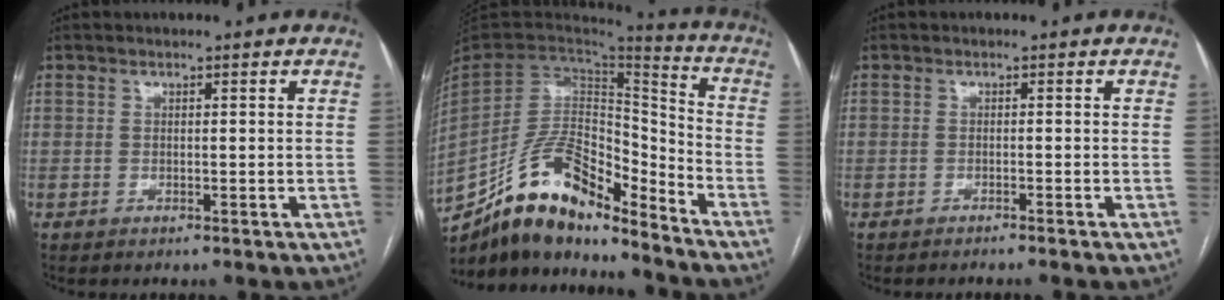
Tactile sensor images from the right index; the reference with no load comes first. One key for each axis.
{"total": 18.6, "fx": -15.1, "fy": 5.7, "fz": 9.2, "tx": -0.177, "ty": 0.033, "tz": -0.269}
{"total": 2.0, "fx": -1.8, "fy": -0.5, "fz": 0.9, "tx": -0.007, "ty": 0.004, "tz": -0.024}